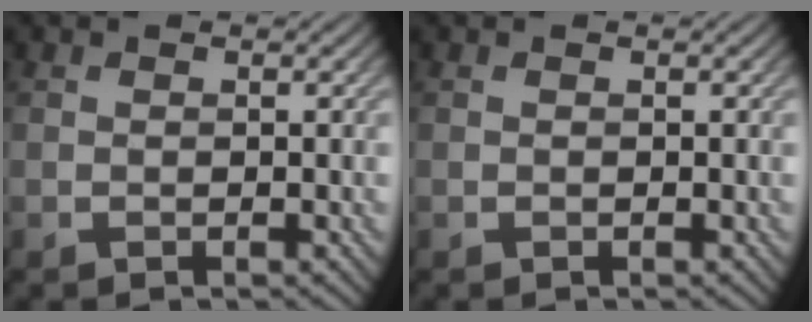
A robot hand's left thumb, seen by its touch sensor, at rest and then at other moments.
{"total": 0.0}